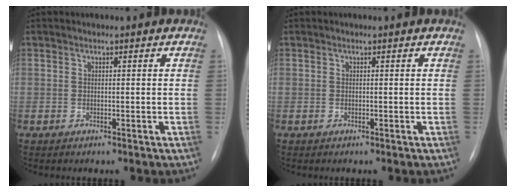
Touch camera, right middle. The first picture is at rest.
{"total": 0.0}